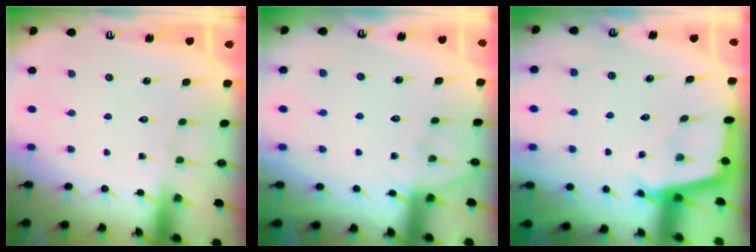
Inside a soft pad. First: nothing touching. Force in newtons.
{"total": 4.7, "press": 4.7, "slide": 0.6}
{"total": 2.9, "press": 2.9, "slide": 0.3}